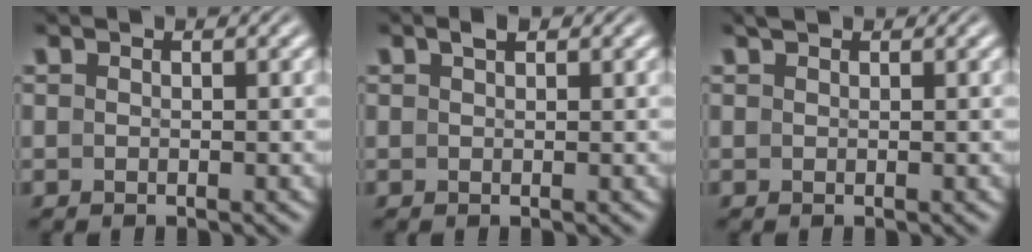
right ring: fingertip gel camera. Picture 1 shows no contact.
{"total": 0.7, "force": [0.5, -0.1, 0.5], "torque": [-0.008, 0.002, 0.013]}
{"total": 0.6, "force": [0.5, -0.3, 0.0], "torque": [0.002, -0.001, 0.012]}